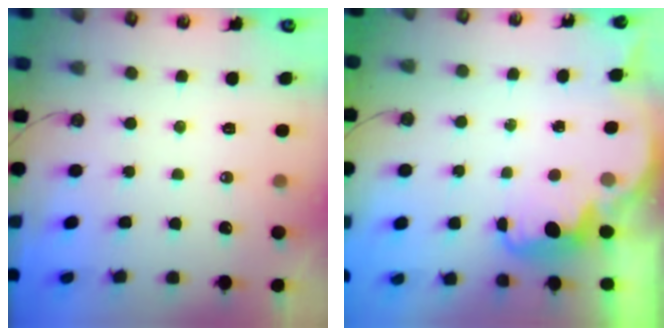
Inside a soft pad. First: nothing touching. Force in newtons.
{"total": 3.0, "press": 2.9, "slide": 0.7}